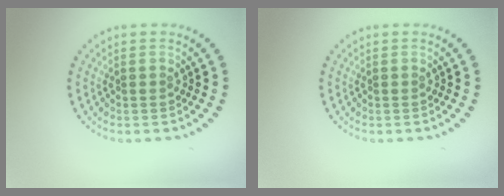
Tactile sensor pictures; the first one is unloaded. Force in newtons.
{"total": 0.0}